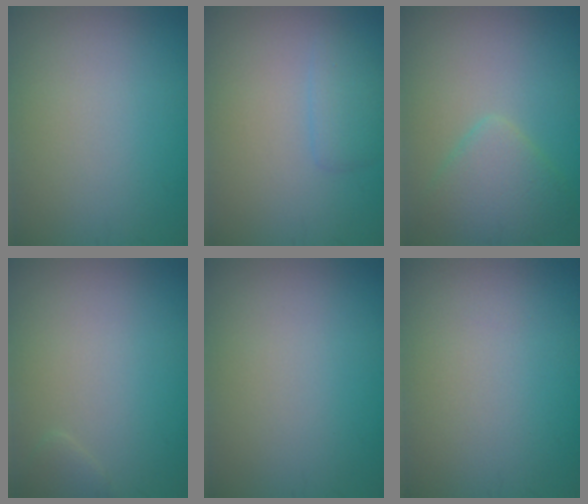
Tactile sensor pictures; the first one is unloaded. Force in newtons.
{"total": 1.6, "press": 1.6, "slide": 0.2}
{"total": 3.4, "press": 3.4, "slide": 0.2}
{"total": 0.8, "press": 0.8, "slide": 0.0}
{"total": 0.0}
{"total": 0.0}